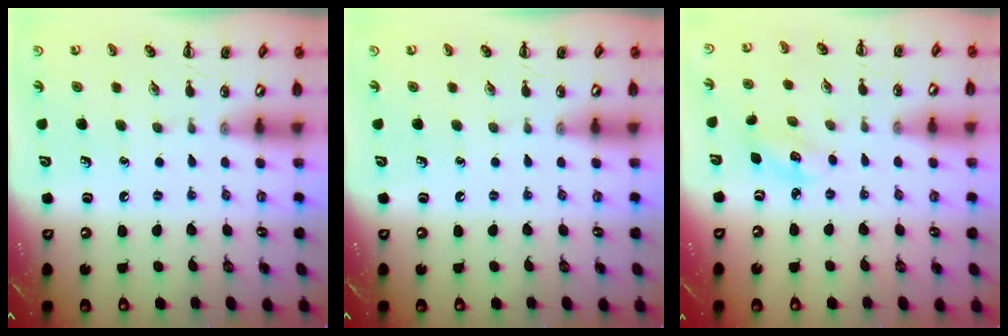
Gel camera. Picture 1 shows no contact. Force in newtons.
{"total": 0.0}
{"total": 3.8, "press": 3.6, "slide": 1.1}